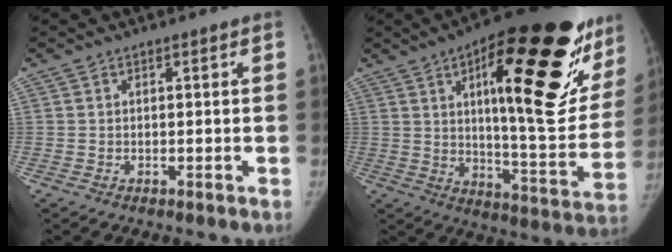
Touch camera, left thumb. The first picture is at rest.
{"total": 33.9, "force": [14.2, 11.2, 28.6], "torque": [-0.327, -0.020, 0.213]}